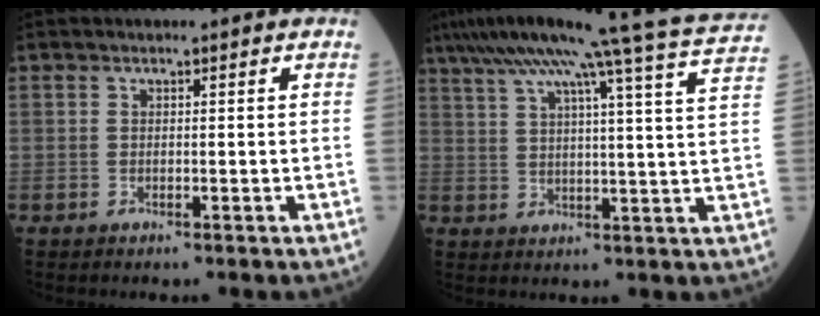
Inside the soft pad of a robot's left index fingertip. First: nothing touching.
{"total": 22.7, "force": [19.0, -2.4, 12.1], "torque": [-0.210, -0.024, 0.245]}